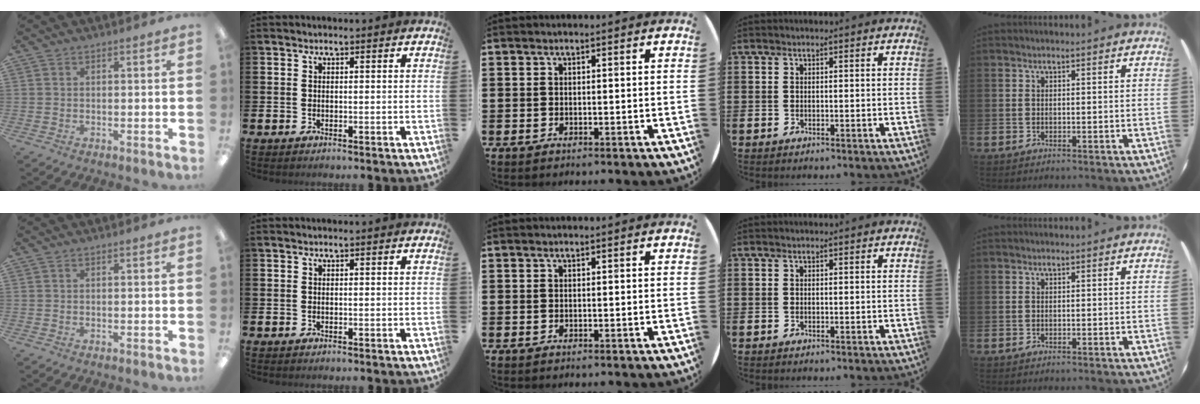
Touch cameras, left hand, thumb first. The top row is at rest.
{}